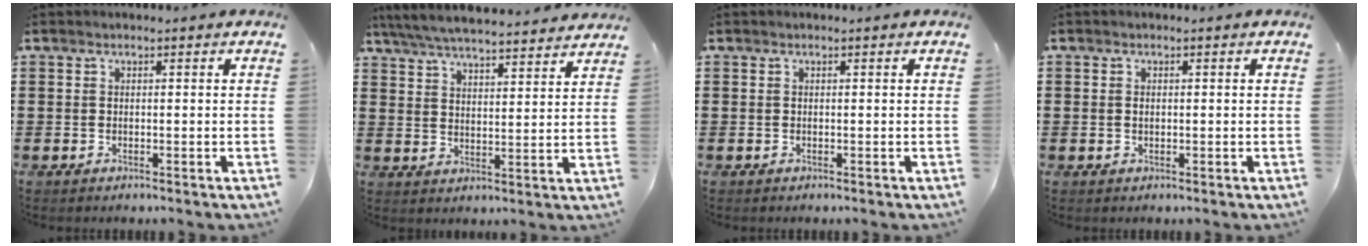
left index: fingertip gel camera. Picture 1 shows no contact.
{"total": 6.0, "force": [5.8, 0.0, 1.7], "torque": [-0.056, -0.034, 0.100]}
{"total": 0.0}
{"total": 0.7, "force": [0.0, 0.6, 0.3], "torque": [-0.008, 0.002, 0.000]}